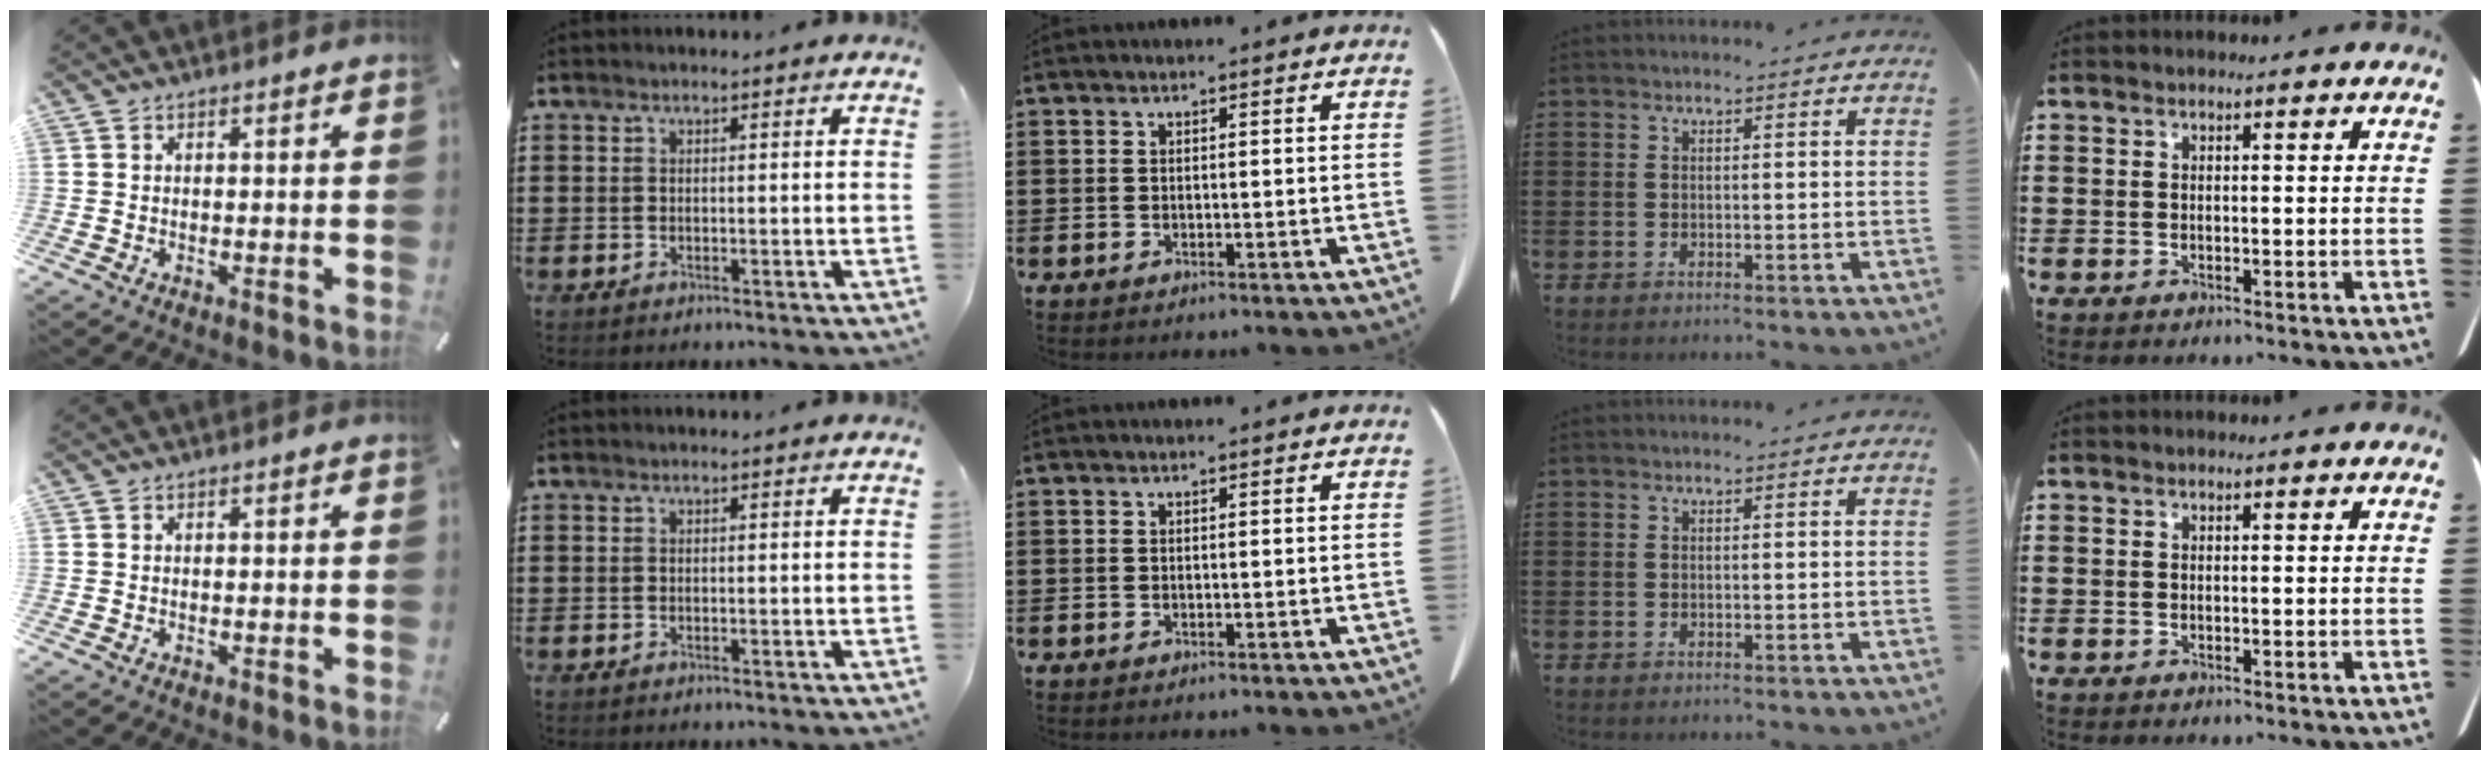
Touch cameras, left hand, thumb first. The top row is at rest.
{}